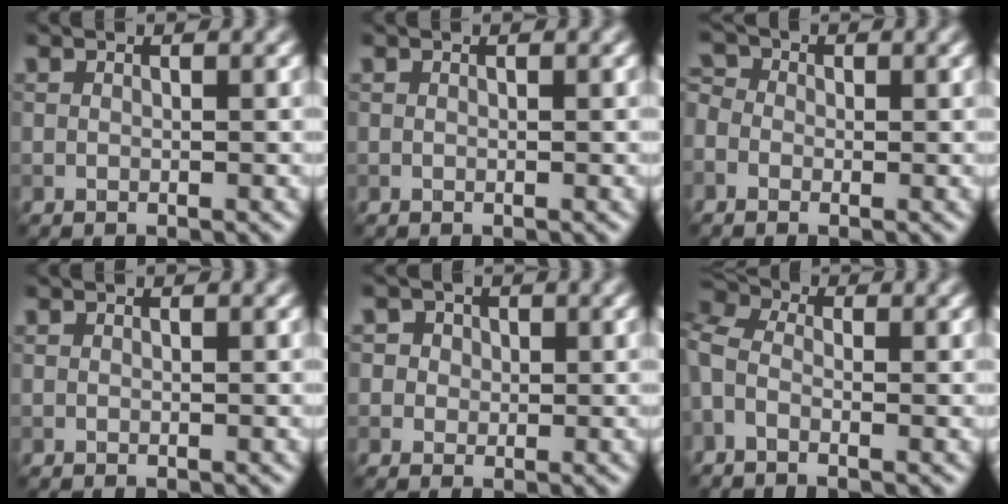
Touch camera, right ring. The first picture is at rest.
{"total": 0.0}
{"total": 2.1, "force": [-0.3, 1.8, 1.1], "torque": [-0.018, 0.009, -0.021]}
{"total": 0.0}
{"total": 3.9, "force": [1.8, 3.1, 1.5], "torque": [-0.016, 0.016, 0.012]}
{"total": 5.0, "force": [-0.4, 3.3, 3.7], "torque": [-0.104, 0.014, -0.029]}